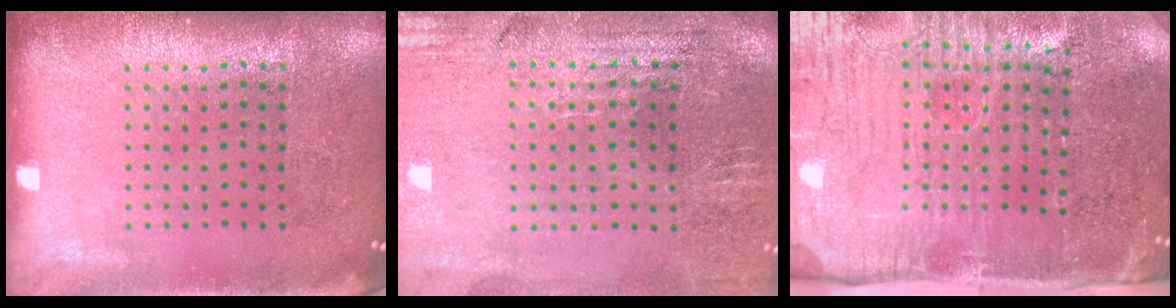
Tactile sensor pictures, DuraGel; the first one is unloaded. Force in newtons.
{"total": 1.1, "press": 1.1, "slide": 0.3}
{"total": 5.1, "press": 4.3, "slide": 2.8}